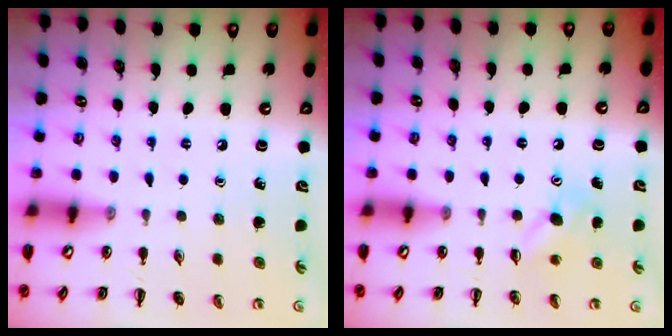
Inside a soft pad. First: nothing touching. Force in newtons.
{"total": 3.9, "press": 3.7, "slide": 1.1}